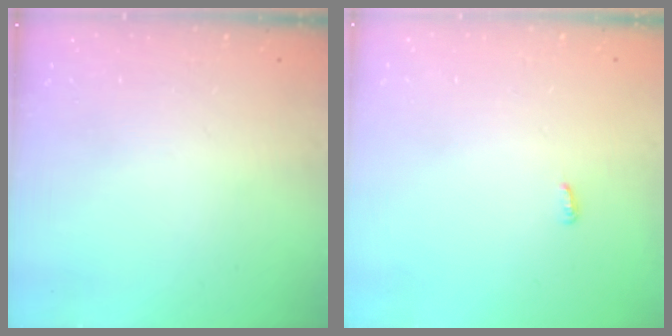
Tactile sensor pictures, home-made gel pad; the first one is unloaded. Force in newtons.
{"total": 2.6, "press": 2.6, "slide": 0.2}